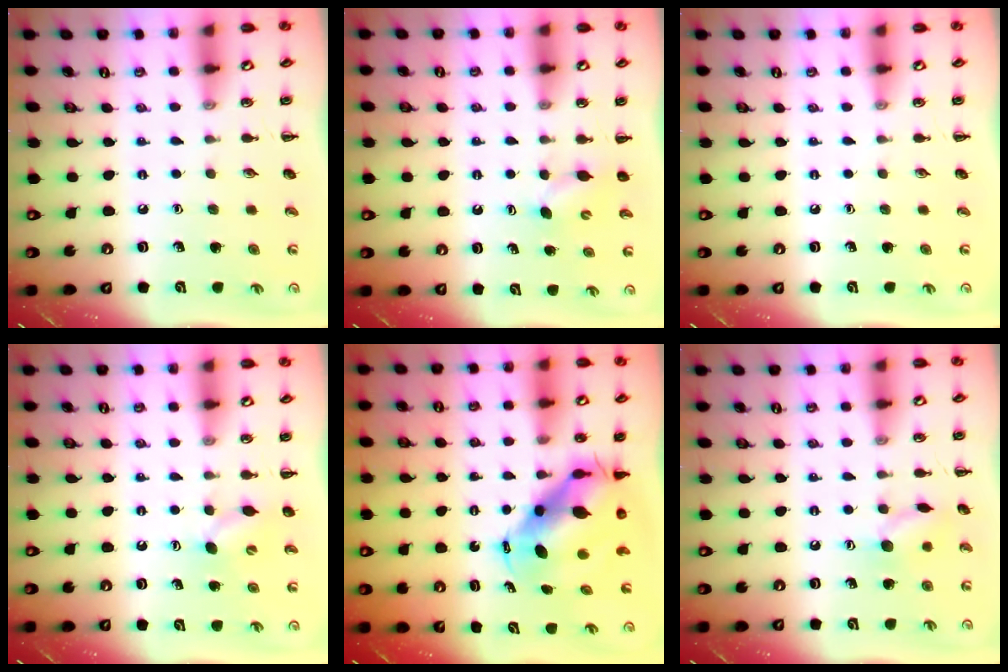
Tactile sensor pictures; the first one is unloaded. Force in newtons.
{"total": 3.1, "press": 3.0, "slide": 0.7}
{"total": 0.0}
{"total": 5.6, "press": 5.5, "slide": 1.3}
{"total": 10.3, "press": 10.1, "slide": 2.1}
{"total": 8.3, "press": 8.3, "slide": 0.5}